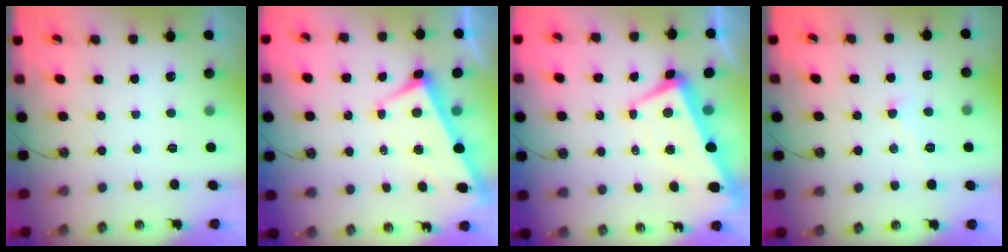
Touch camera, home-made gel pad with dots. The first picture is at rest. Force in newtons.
{"total": 2.5, "press": 2.3, "slide": 0.9}
{"total": 2.0, "press": 1.6, "slide": 1.2}
{"total": 1.2, "press": 1.1, "slide": 0.5}